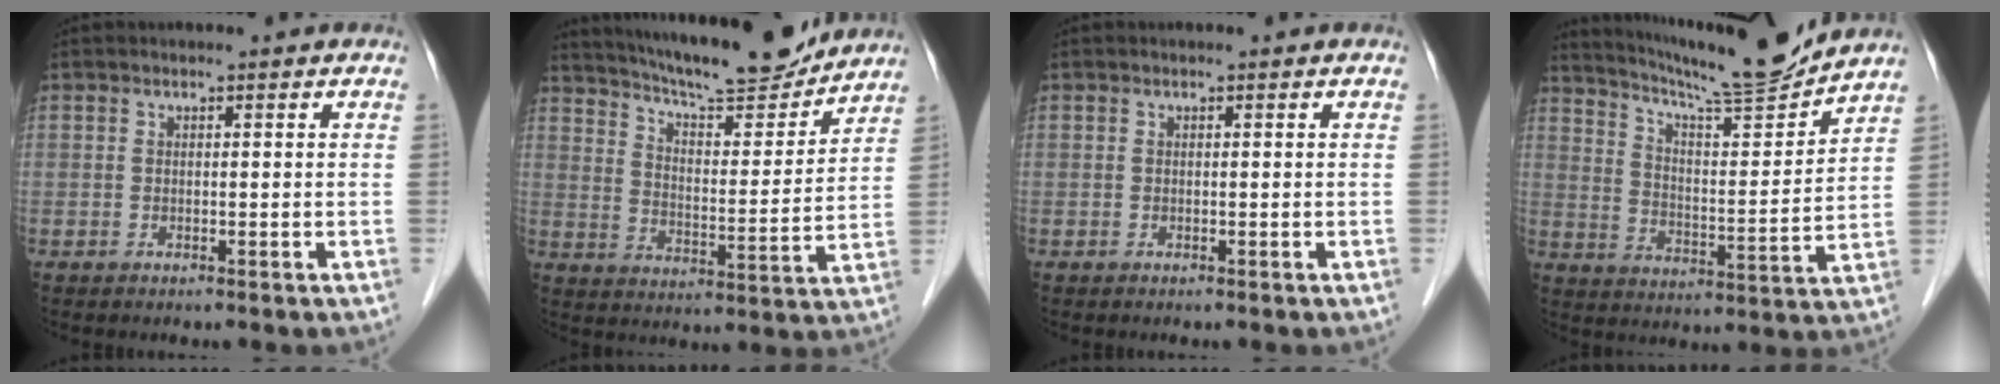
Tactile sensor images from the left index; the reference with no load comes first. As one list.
[{"total": 17.6, "force": [16.1, 1.9, 6.9], "torque": [-0.116, -0.007, 0.240]}, {"total": 0.0}, {"total": 15.1, "force": [14.2, -0.5, 5.2], "torque": [-0.096, -0.019, 0.220]}]